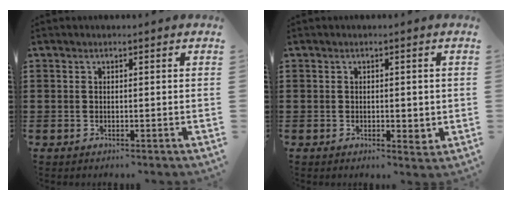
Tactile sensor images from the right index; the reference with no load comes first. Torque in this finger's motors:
{"motor_torque": [-0.24, 0.24, 0.02, 0.00]}